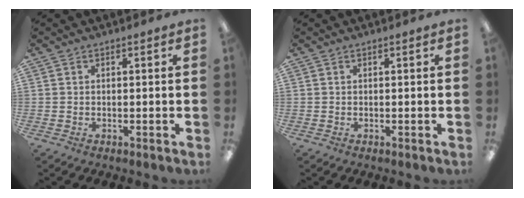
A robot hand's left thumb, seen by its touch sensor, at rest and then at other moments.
{"total": 0.0}